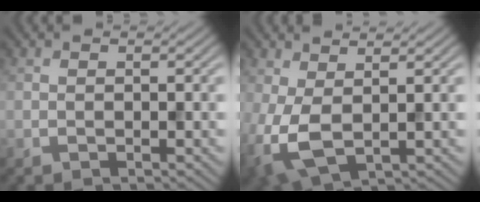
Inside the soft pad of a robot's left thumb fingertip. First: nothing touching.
{"total": 5.0, "force": [0.1, 2.6, 4.3], "torque": [-0.114, -0.003, 0.003]}